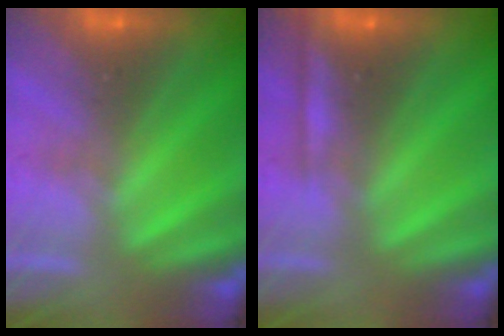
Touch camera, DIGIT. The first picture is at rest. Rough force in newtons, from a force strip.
{"total": 2.2}